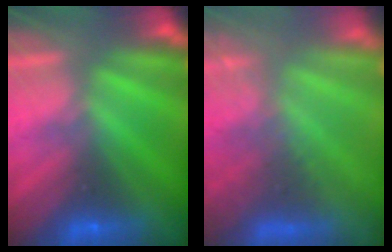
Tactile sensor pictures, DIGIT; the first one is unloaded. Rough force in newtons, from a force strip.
{"total": 9.6}